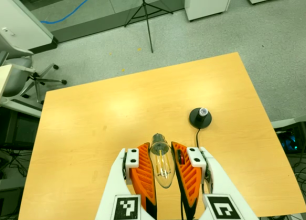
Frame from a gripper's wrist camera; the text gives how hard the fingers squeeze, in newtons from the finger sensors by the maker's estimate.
{"total": 21.3, "left": 23.2, "right": 19.3}